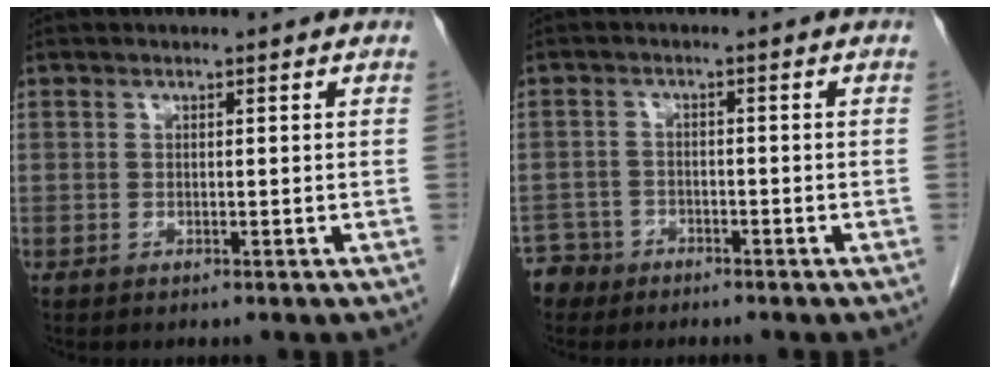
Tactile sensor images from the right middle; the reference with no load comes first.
{"total": 3.7, "force": [-3.0, 2.2, -0.7], "torque": [0.018, 0.005, -0.059]}